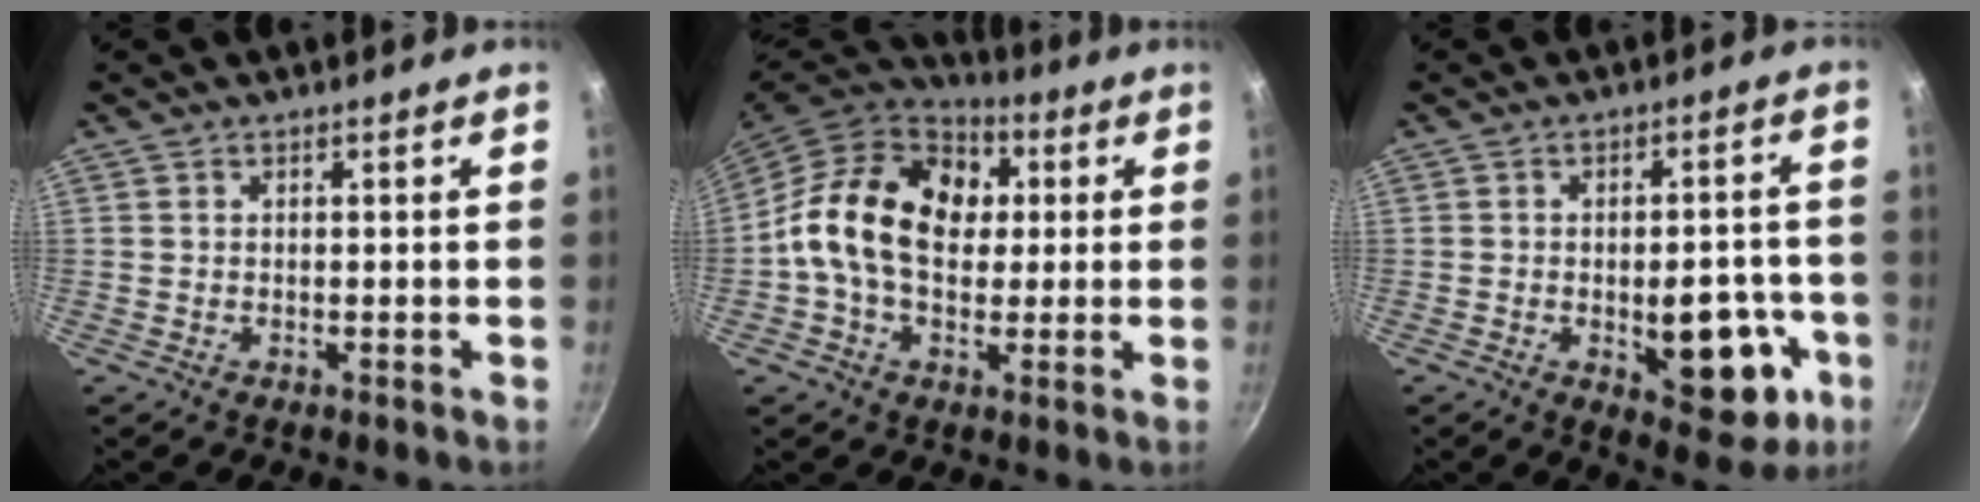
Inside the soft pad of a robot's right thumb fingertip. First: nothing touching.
{"total": 18.3, "force": [2.3, 13.1, 12.5], "torque": [-0.175, 0.019, 0.022]}
{"total": 14.3, "force": [-4.2, 6.9, 11.7], "torque": [-0.100, 0.016, -0.047]}